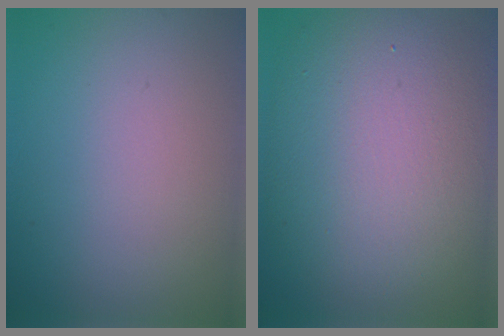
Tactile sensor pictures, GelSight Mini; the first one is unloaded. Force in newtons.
{"total": 11.6, "press": 11.6, "slide": 0.6}